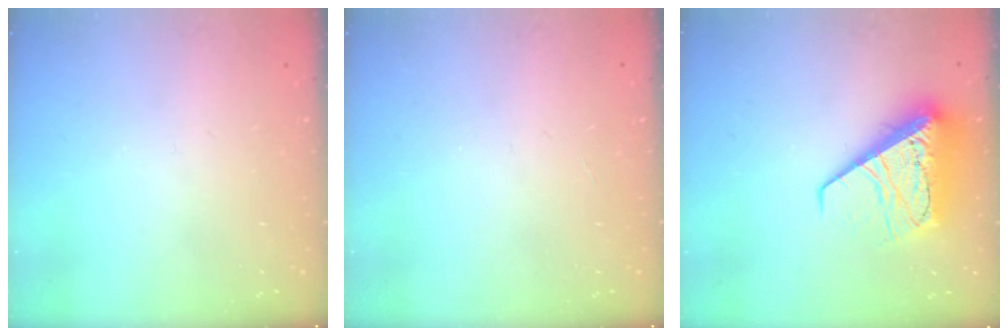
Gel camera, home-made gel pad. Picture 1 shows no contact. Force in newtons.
{"total": 0.0}
{"total": 11.6, "press": 11.5, "slide": 1.6}